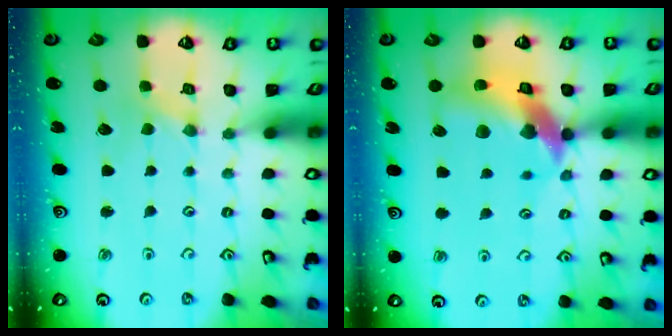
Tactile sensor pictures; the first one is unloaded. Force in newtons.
{"total": 15.2, "press": 15.0, "slide": 2.2}